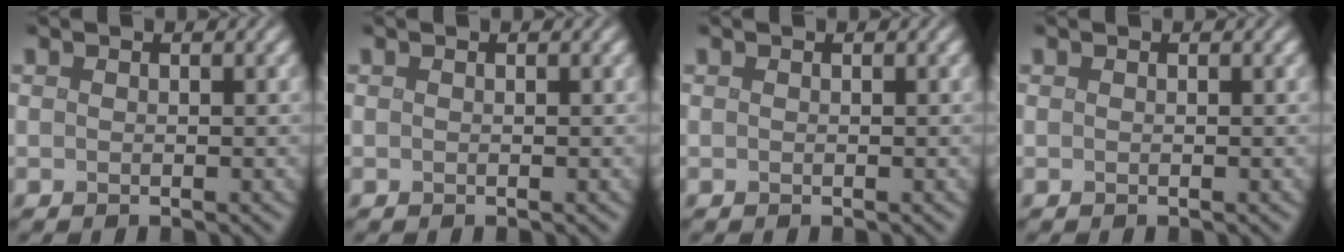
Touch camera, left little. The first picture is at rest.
{"total": 0.0}
{"total": 0.0}
{"total": 0.0}